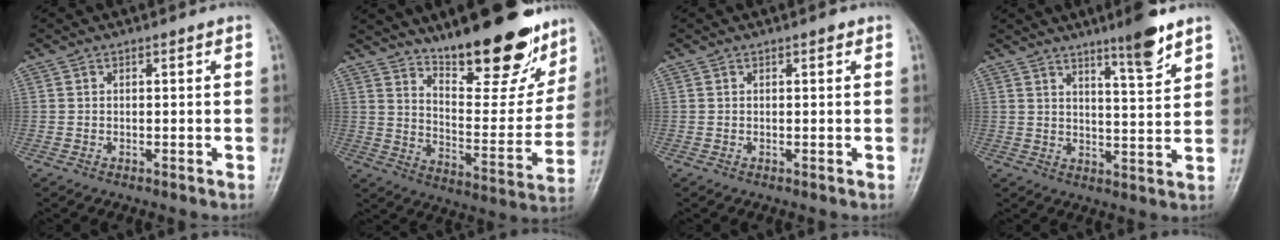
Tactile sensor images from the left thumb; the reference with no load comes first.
{"total": 21.9, "force": [16.0, 7.0, 13.2], "torque": [-0.141, -0.099, 0.243]}
{"total": 0.8, "force": [0.5, 0.3, 0.5], "torque": [-0.006, 0.000, 0.003]}
{"total": 7.9, "force": [5.6, 0.9, 5.4], "torque": [-0.076, -0.042, 0.087]}